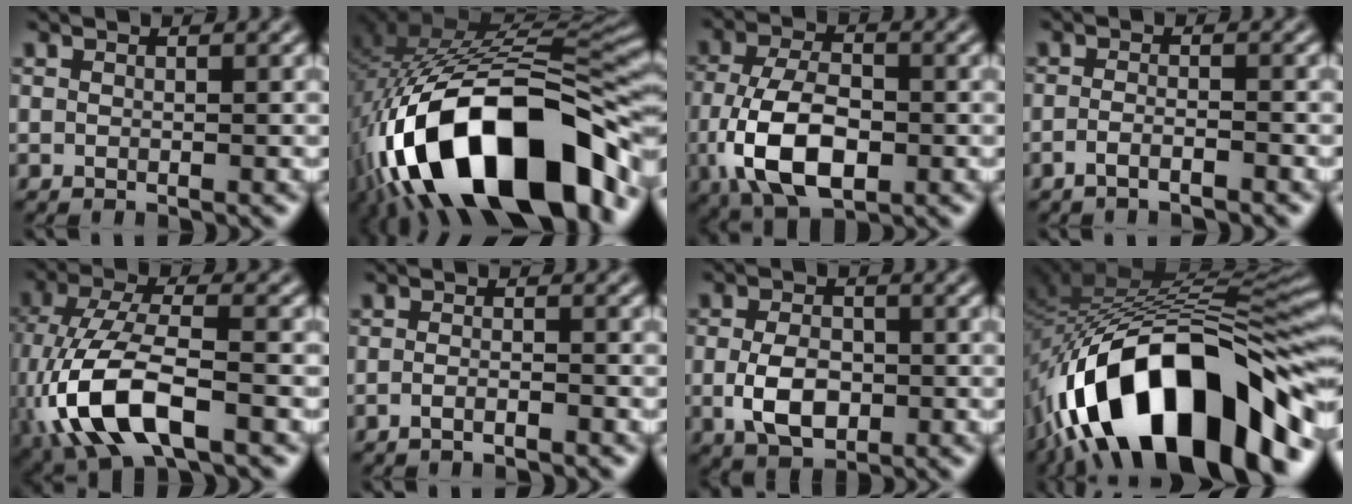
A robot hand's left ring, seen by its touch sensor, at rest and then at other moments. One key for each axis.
{"total": 19.0, "fx": -8.4, "fy": 8.6, "fz": 14.6, "tx": -0.265, "ty": -0.002, "tz": -0.136}
{"total": 8.4, "fx": -2.3, "fy": 4.7, "fz": 6.6, "tx": -0.143, "ty": -0.007, "tz": -0.046}
{"total": 1.6, "fx": -1.1, "fy": 0.3, "fz": 1.0, "tx": -0.017, "ty": 0.002, "tz": -0.026}
{"total": 10.6, "fx": -3.9, "fy": 4.6, "fz": 8.8, "tx": -0.192, "ty": 0.000, "tz": -0.080}
{"total": 1.3, "fx": -0.9, "fy": 0.3, "fz": 0.9, "tx": -0.014, "ty": 0.001, "tz": -0.018}
{"total": 4.3, "fx": -0.8, "fy": 2.8, "fz": 3.2, "tx": -0.067, "ty": -0.004, "tz": -0.017}
{"total": 16.6, "fx": -8.3, "fy": 6.8, "fz": 12.6, "tx": -0.206, "ty": 0.022, "tz": -0.137}